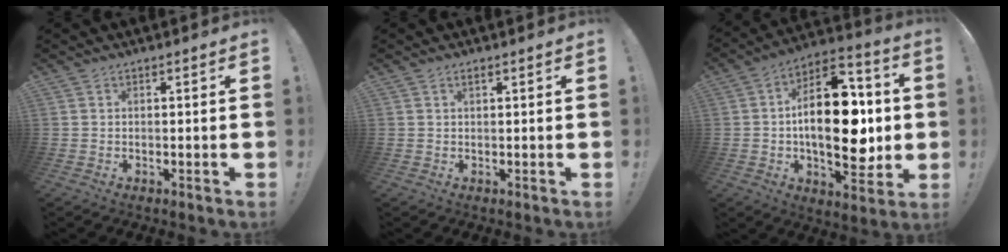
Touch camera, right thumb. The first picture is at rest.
{"total": 0.9, "force": [0.5, 0.3, 0.6], "torque": [-0.008, -0.001, 0.008]}
{"total": 23.1, "force": [0.9, 12.5, 19.4], "torque": [-0.306, 0.000, 0.018]}